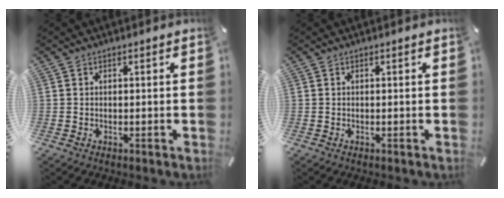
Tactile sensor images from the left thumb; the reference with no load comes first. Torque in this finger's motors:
{"motor_torque": [0.00, 0.00, 0.00, 0.00, 0.00]}